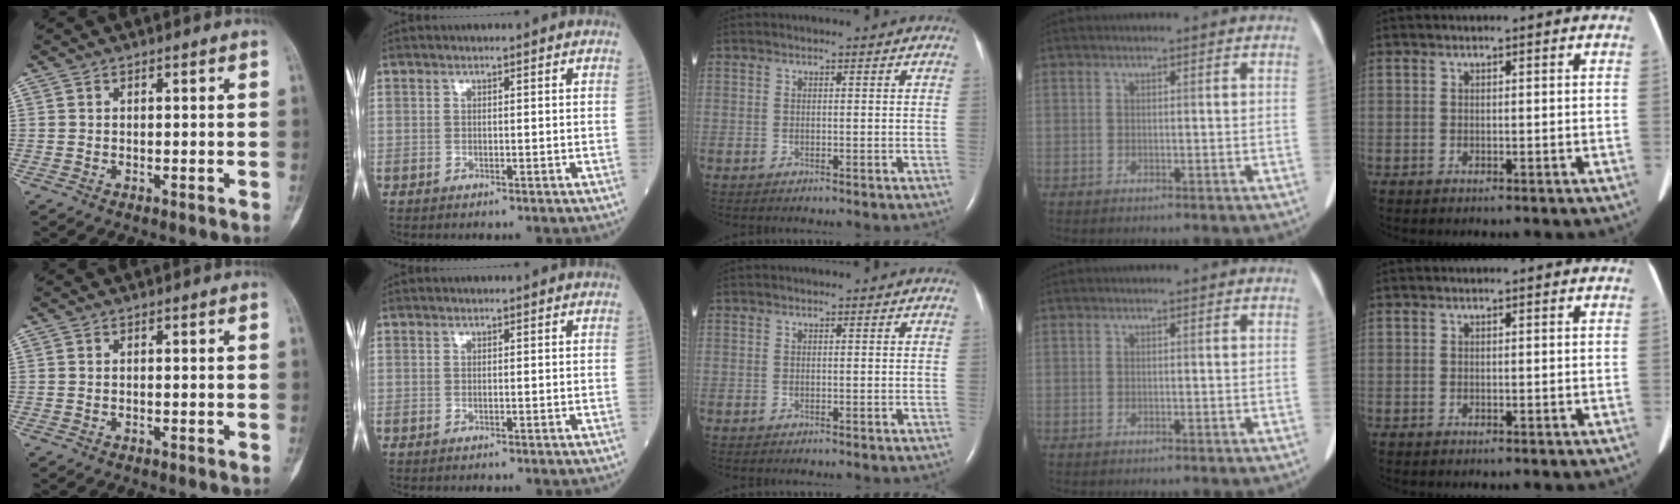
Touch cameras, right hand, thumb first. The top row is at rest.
{}